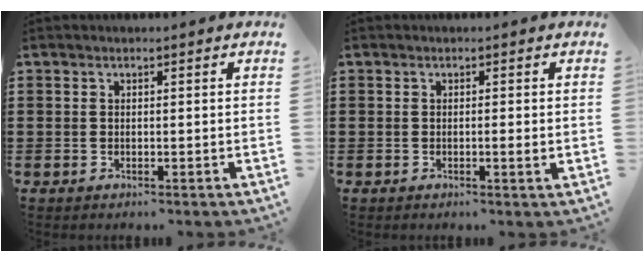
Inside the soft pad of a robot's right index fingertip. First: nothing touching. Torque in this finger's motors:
{"motor_torque": [0.01, -0.09, 0.01, 0.04]}